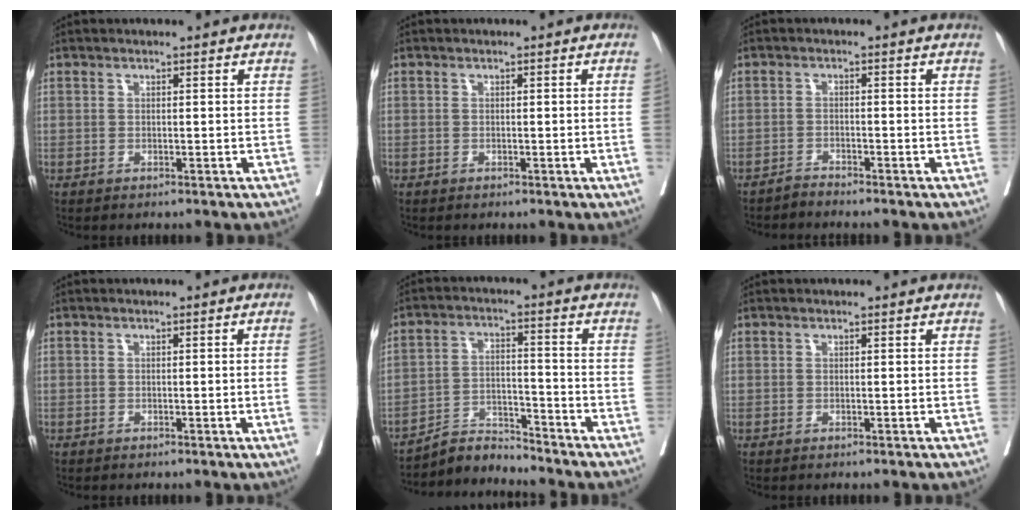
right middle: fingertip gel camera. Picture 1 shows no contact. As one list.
[{"total": 0.6, "force": [-0.2, 0.1, 0.6], "torque": [-0.011, 0.001, -0.003]}, {"total": 1.5, "force": [-1.5, -0.2, -0.2], "torque": [0.007, -0.004, -0.028]}, {"total": 1.3, "force": [-0.3, 0.0, 1.2], "torque": [-0.018, 0.002, -0.005]}, {"total": 5.7, "force": [-5.7, -0.2, -0.9], "torque": [0.016, 0.003, -0.101]}, {"total": 0.0}]